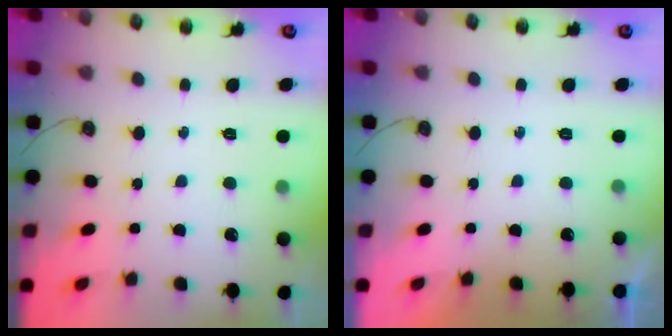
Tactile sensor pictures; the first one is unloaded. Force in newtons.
{"total": 0.0}